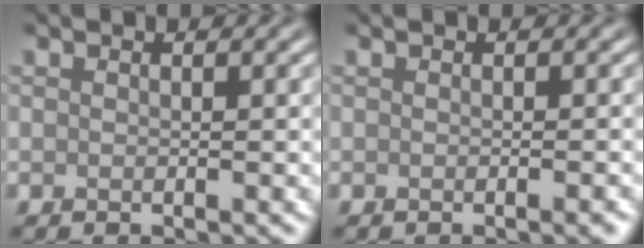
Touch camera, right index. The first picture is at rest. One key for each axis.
{"total": 1.0, "fx": -0.4, "fy": 0.2, "fz": 0.9, "tx": -0.008, "ty": 0.001, "tz": -0.006}